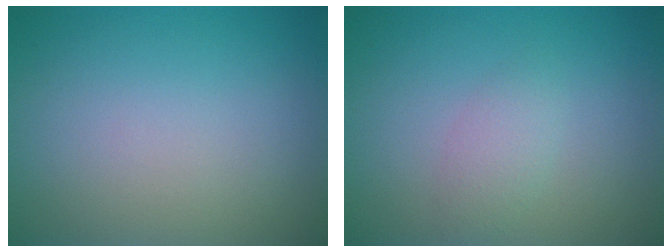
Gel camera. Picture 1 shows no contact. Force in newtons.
{"total": 1.6, "press": 1.6, "slide": 0.1}